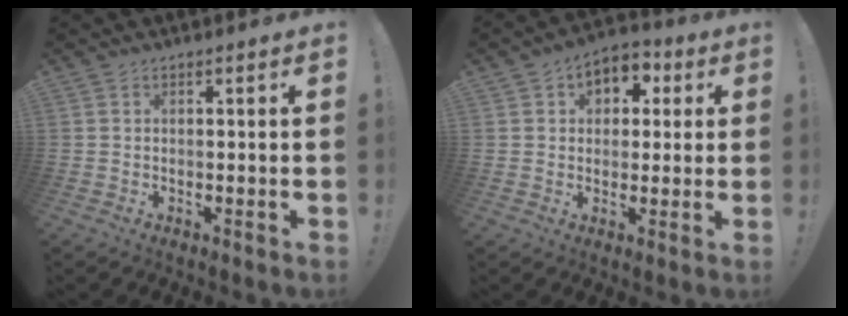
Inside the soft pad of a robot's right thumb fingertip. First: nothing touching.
{"total": 6.7, "force": [1.6, 5.8, 3.0], "torque": [-0.040, 0.000, 0.033]}